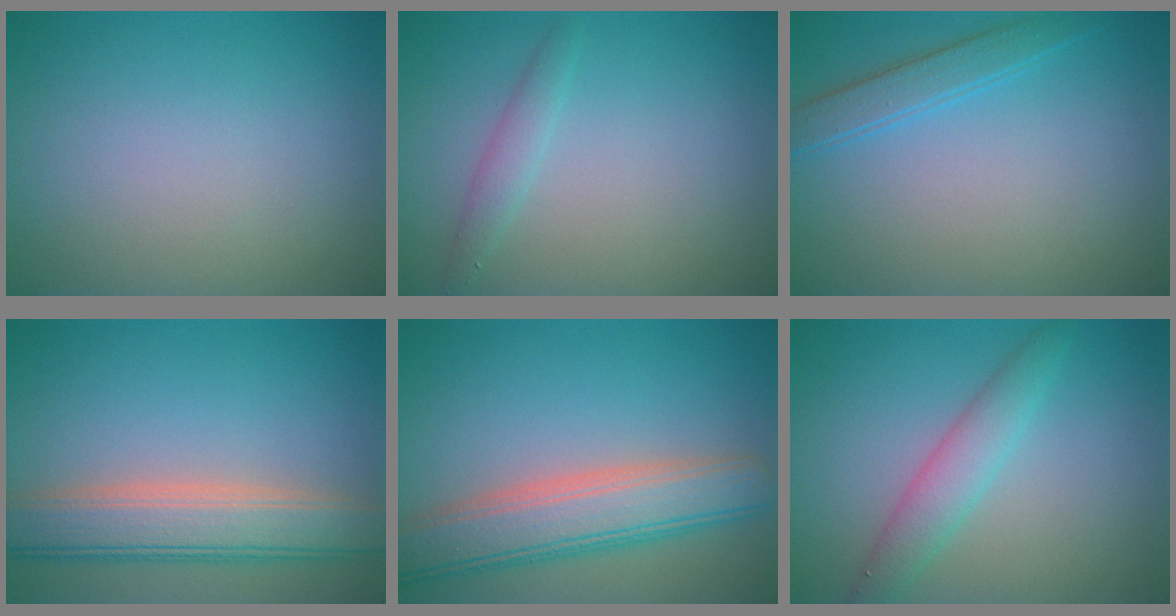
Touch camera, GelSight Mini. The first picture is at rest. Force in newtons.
{"total": 1.5, "press": 1.5, "slide": 0.1}
{"total": 2.2, "press": 2.2, "slide": 0.2}
{"total": 6.4, "press": 6.4, "slide": 0.8}
{"total": 6.9, "press": 6.9, "slide": 0.5}
{"total": 3.1, "press": 3.1, "slide": 0.1}